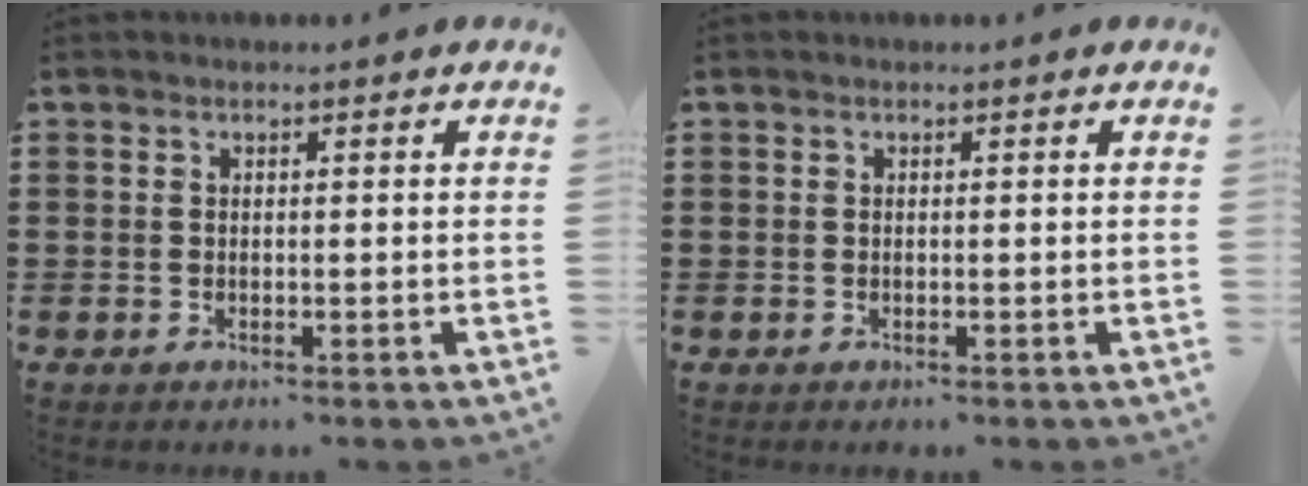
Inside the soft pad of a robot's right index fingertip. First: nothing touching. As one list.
[{"total": 0.0}]